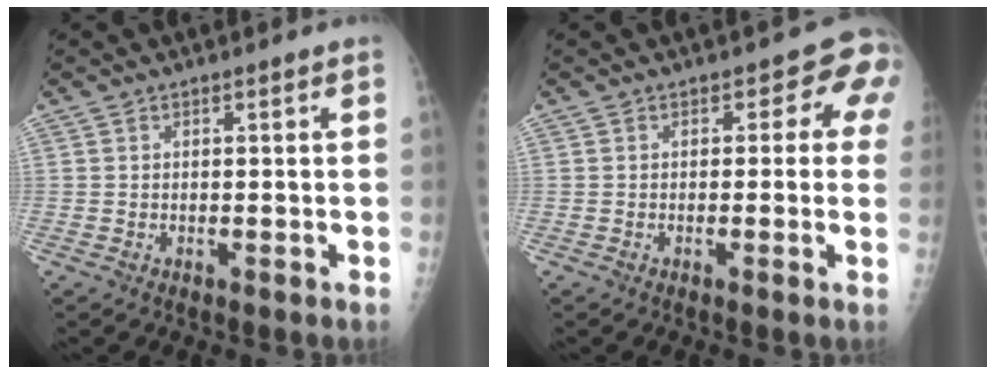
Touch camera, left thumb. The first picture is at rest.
{"total": 4.5, "force": [1.1, 3.1, 3.0], "torque": [0.013, 0.007, -0.004]}